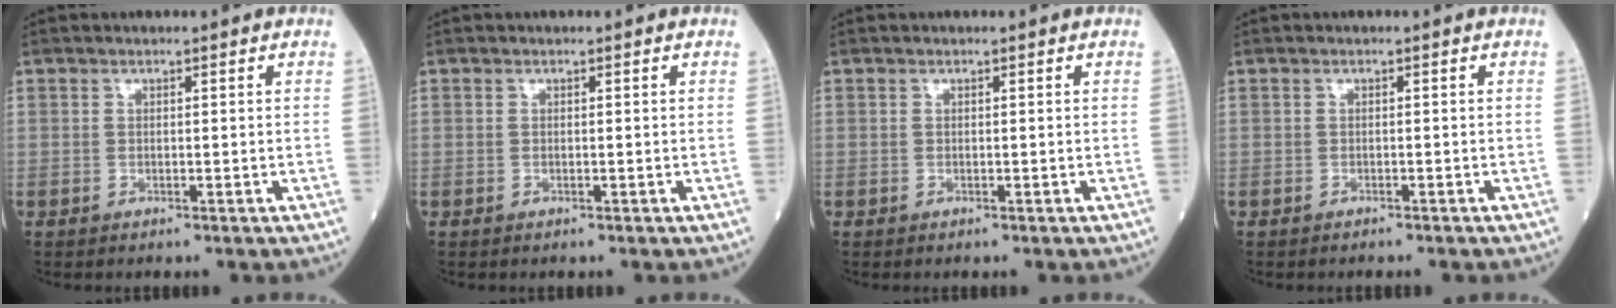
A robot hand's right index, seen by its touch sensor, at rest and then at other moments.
{"total": 0.0}
{"total": 0.0}
{"total": 1.4, "force": [-1.3, 0.4, 0.6], "torque": [-0.014, -0.002, -0.014]}